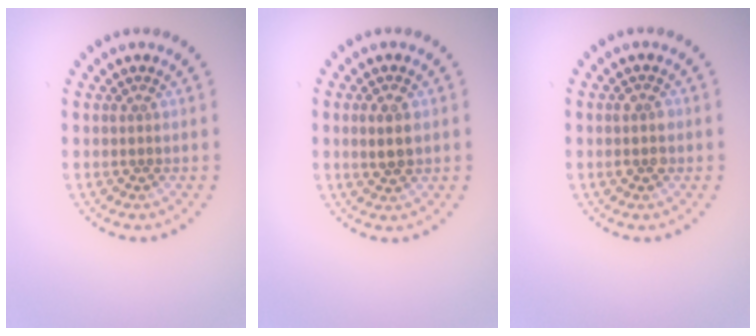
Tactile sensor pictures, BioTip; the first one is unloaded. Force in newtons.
{"total": 2.1, "press": 2.0, "slide": 0.5}
{"total": 1.5, "press": 1.5, "slide": 0.2}